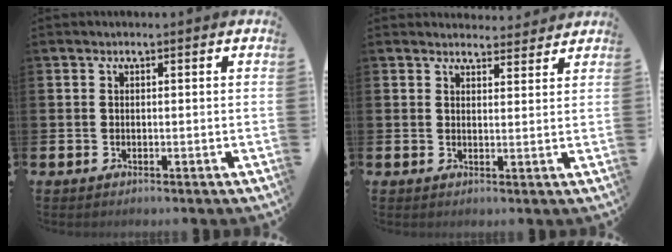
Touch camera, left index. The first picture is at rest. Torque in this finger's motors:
{"motor_torque": [0.88, -1.26, 0.09, 0.03]}